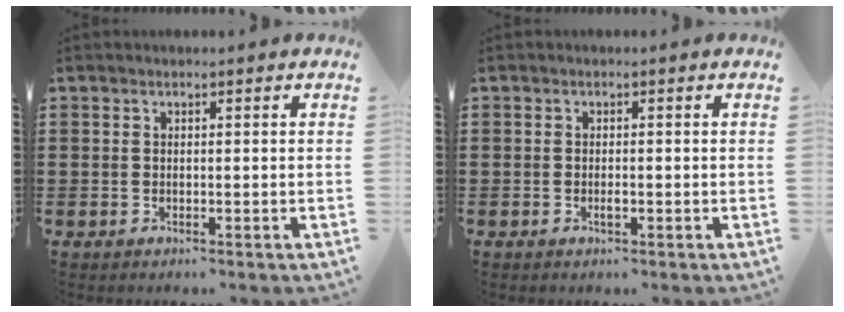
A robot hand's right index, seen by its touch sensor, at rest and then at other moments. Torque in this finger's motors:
{"motor_torque": [0.88, 1.26, 0.00, 0.00]}